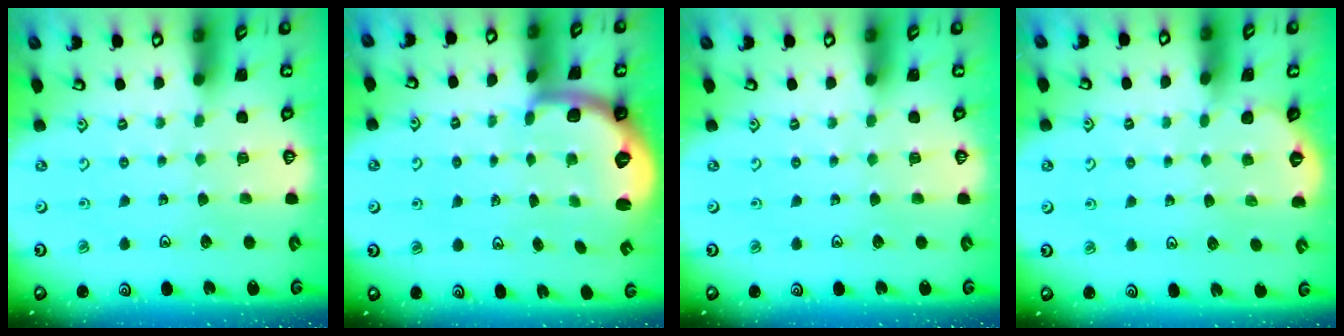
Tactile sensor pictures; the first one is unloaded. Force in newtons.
{"total": 1.9, "press": 1.8, "slide": 0.5}
{"total": 0.0}
{"total": 0.0}